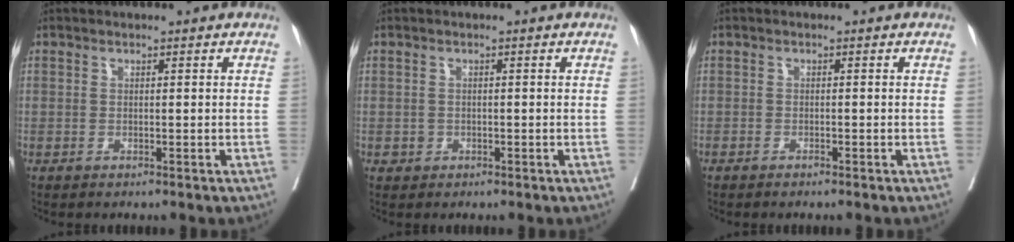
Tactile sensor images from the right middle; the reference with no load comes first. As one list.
[{"total": 1.0, "force": [-0.4, 0.9, 0.2], "torque": [0.001, 0.004, -0.005]}, {"total": 0.7, "force": [-0.6, 0.1, 0.3], "torque": [-0.011, -0.001, -0.011]}]